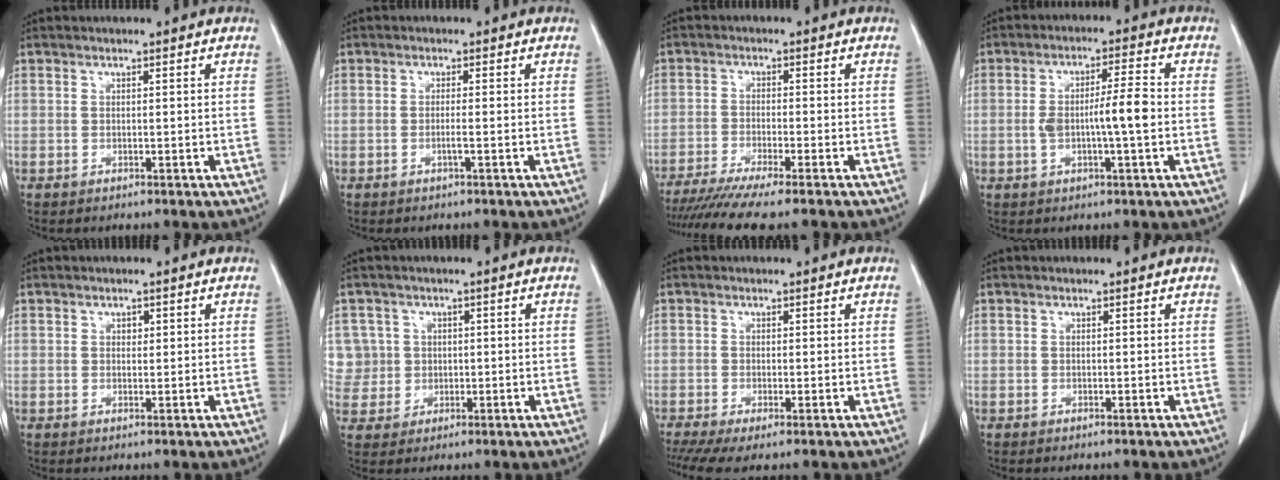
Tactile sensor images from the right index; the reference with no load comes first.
{"total": 1.2, "force": [-0.4, -0.2, 1.1], "torque": [-0.021, -0.001, -0.009]}
{"total": 10.5, "force": [-8.8, -0.8, 5.7], "torque": [-0.074, -0.025, -0.139]}
{"total": 6.7, "force": [-0.7, 0.6, 6.7], "torque": [-0.122, 0.007, -0.012]}
{"total": 0.9, "force": [0.4, 0.6, 0.5], "torque": [-0.005, 0.000, 0.005]}
{"total": 5.9, "force": [1.2, 5.8, -0.2], "torque": [0.013, 0.022, 0.032]}
{"total": 4.8, "force": [-3.2, 0.8, 3.5], "torque": [-0.059, -0.011, -0.056]}
{"total": 0.0}